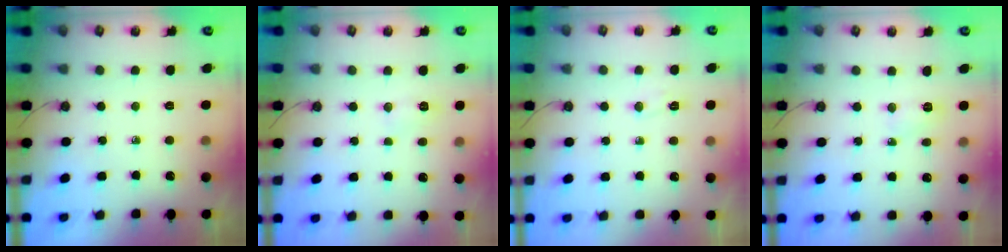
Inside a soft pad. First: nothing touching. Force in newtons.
{"total": 6.7, "press": 6.2, "slide": 2.5}
{"total": 9.4, "press": 3.9, "slide": 8.6}
{"total": 3.5, "press": 3.5, "slide": 0.5}